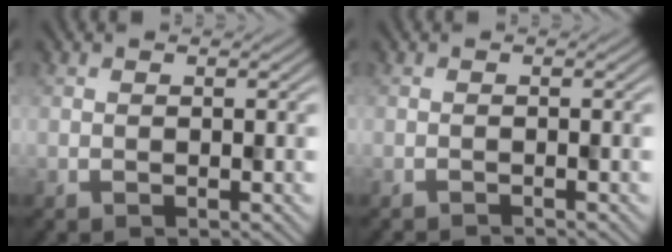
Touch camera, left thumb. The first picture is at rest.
{"total": 1.1, "force": [-1.1, -0.1, 0.1], "torque": [0.003, 0.001, -0.020]}